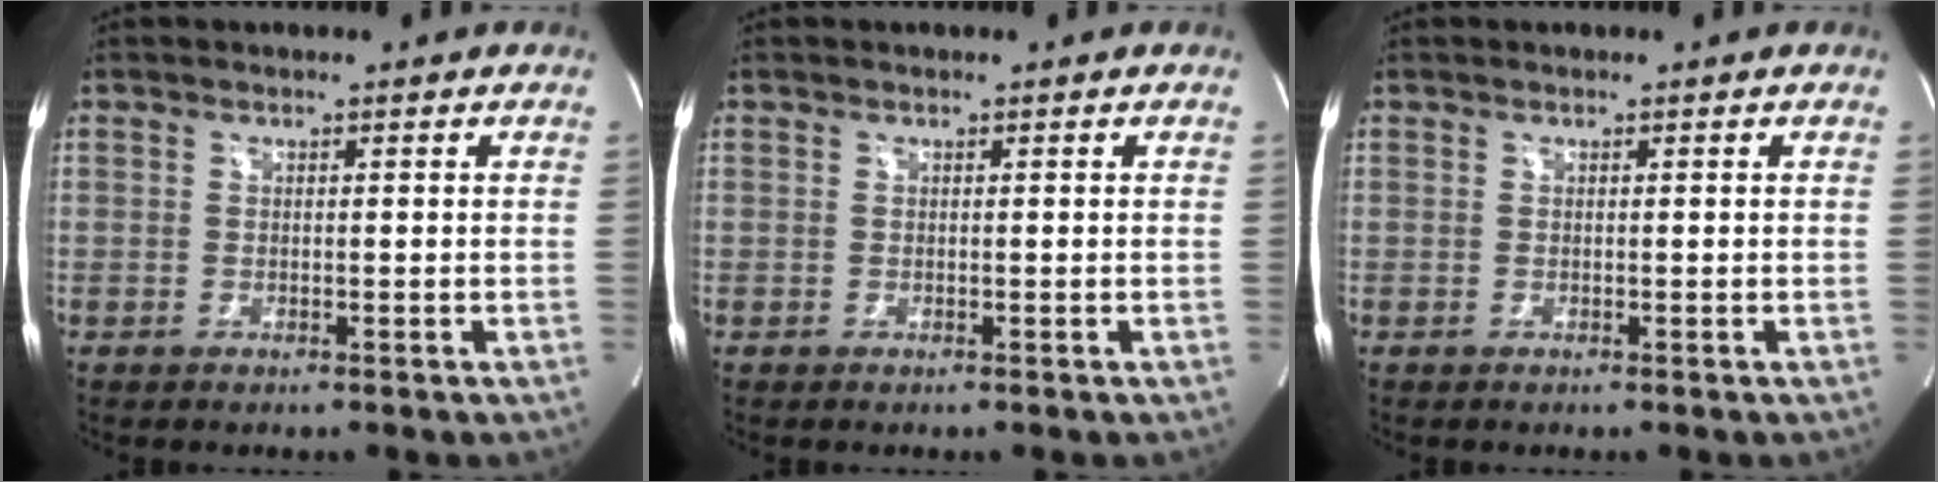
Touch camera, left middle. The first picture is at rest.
{"total": 0.0}
{"total": 0.0}